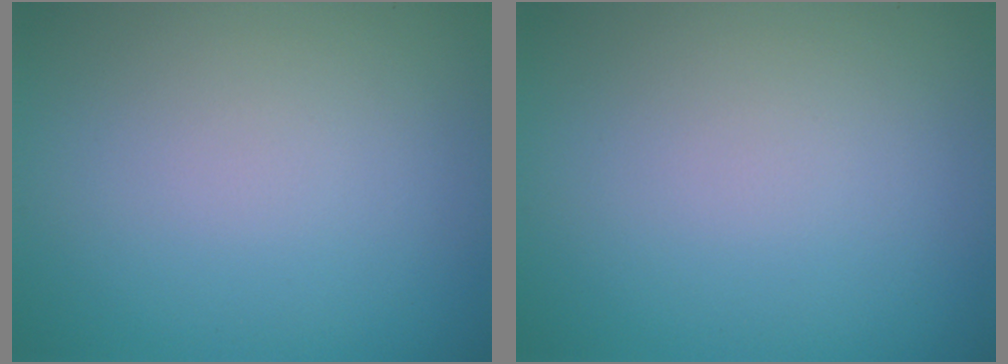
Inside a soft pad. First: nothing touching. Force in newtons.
{"total": 0.0}